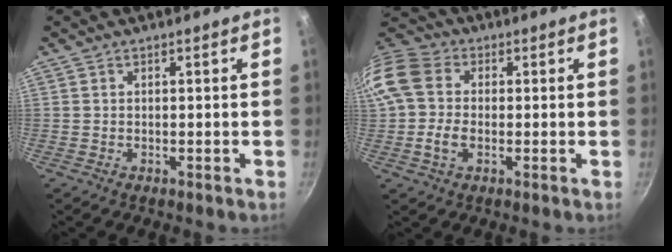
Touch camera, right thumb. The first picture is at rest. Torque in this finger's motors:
{"motor_torque": [-0.28, 0.85, 0.65, -0.63, 0.13]}